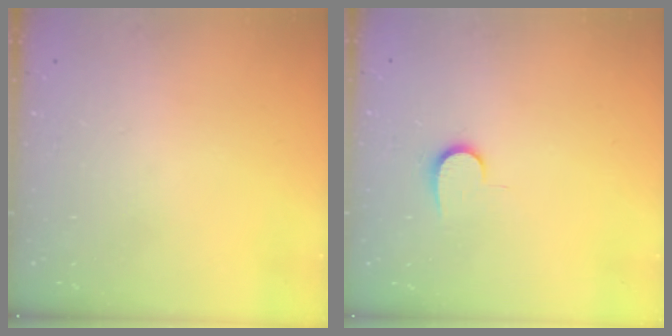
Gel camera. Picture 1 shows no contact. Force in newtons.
{"total": 6.7, "press": 6.6, "slide": 0.7}